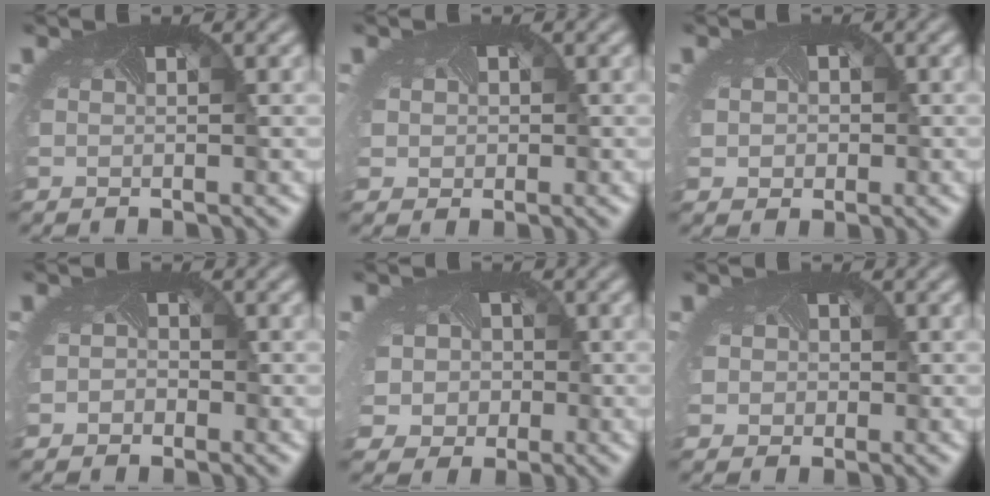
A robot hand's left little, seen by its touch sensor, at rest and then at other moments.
{"total": 1.5, "force": [0.1, 1.5, 0.2], "torque": [-0.007, -0.004, 0.005]}
{"total": 2.2, "force": [0.1, 2.0, 0.9], "torque": [-0.015, -0.002, 0.003]}
{"total": 0.8, "force": [-0.5, 0.6, -0.2], "torque": [0.006, -0.008, -0.011]}
{"total": 6.3, "force": [-1.0, 5.8, 2.3], "torque": [-0.052, -0.014, -0.038]}
{"total": 2.2, "force": [0.0, 2.1, 0.8], "torque": [-0.008, -0.001, -0.008]}